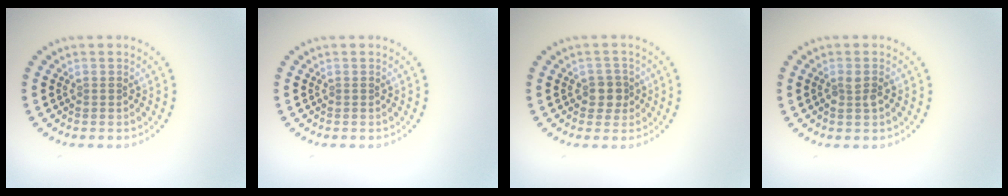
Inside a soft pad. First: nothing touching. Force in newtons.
{"total": 0.0}
{"total": 2.0, "press": 1.8, "slide": 0.9}
{"total": 1.3, "press": 1.2, "slide": 0.4}